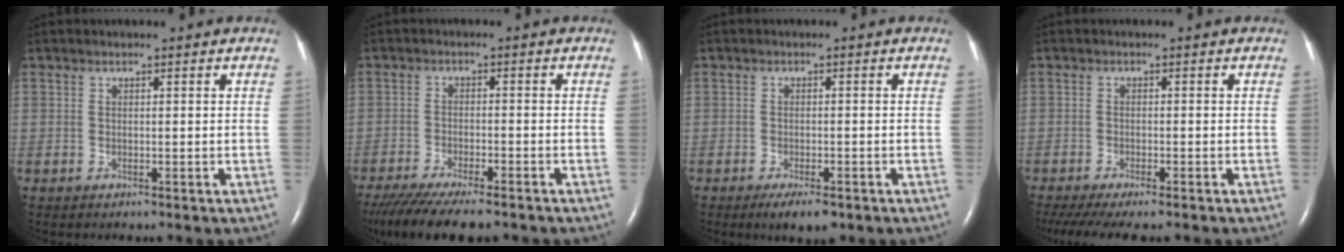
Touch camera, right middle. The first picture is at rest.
{"total": 13.3, "force": [-11.0, 2.4, 7.2], "torque": [-0.131, -0.029, -0.171]}
{"total": 3.8, "force": [-2.5, 1.1, 2.6], "torque": [-0.043, -0.004, -0.034]}
{"total": 11.1, "force": [-9.1, 2.1, 6.0], "torque": [-0.100, -0.015, -0.133]}